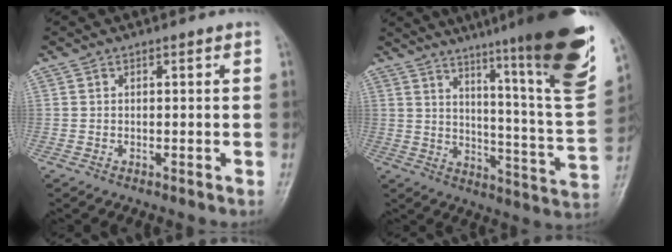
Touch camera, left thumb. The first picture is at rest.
{"total": 26.8, "force": [17.8, 1.7, 20.0], "torque": [-0.270, -0.102, 0.249]}